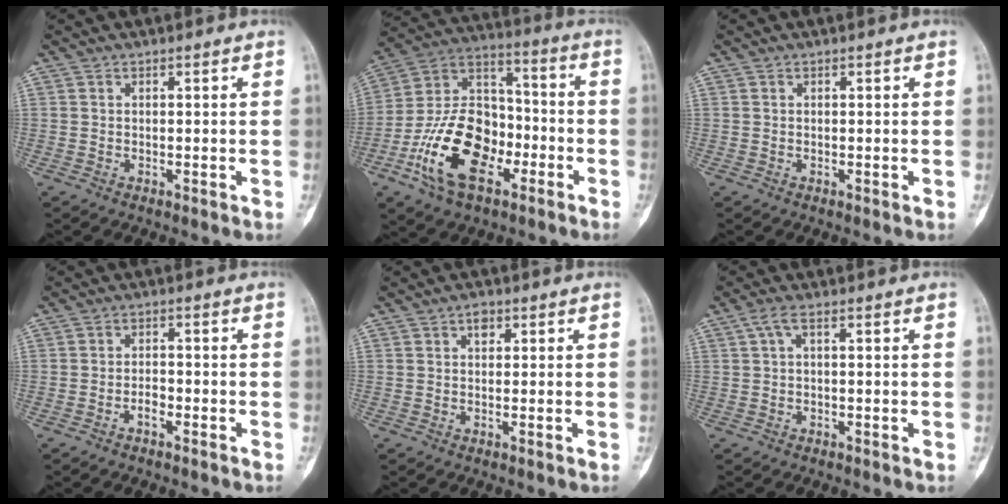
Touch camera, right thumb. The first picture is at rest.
{"total": 19.7, "force": [-8.0, 11.8, 13.7], "torque": [-0.231, 0.062, -0.146]}
{"total": 0.0}
{"total": 2.3, "force": [-1.4, 0.9, 1.5], "torque": [-0.026, 0.015, -0.028]}
{"total": 1.6, "force": [0.5, 1.1, 1.1], "torque": [-0.012, 0.003, 0.002]}
{"total": 2.1, "force": [0.4, 0.5, 2.0], "torque": [-0.049, 0.019, 0.010]}